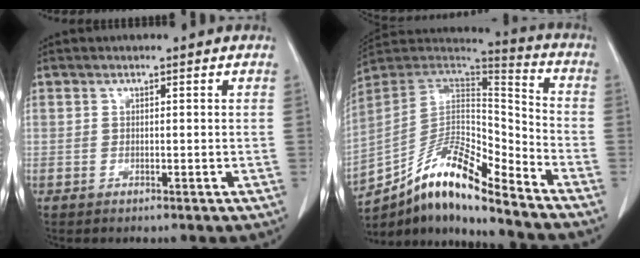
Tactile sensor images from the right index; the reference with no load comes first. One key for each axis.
{"total": 15.6, "fx": -12.4, "fy": 2.4, "fz": 9.1, "tx": -0.153, "ty": 0.026, "tz": -0.224}